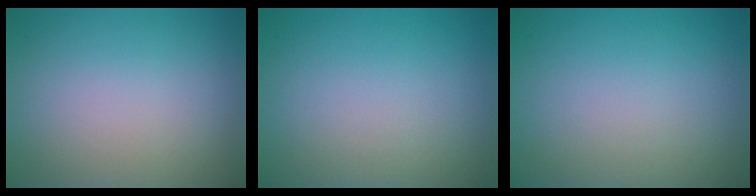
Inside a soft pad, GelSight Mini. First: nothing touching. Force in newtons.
{"total": 0.0}
{"total": 0.0}